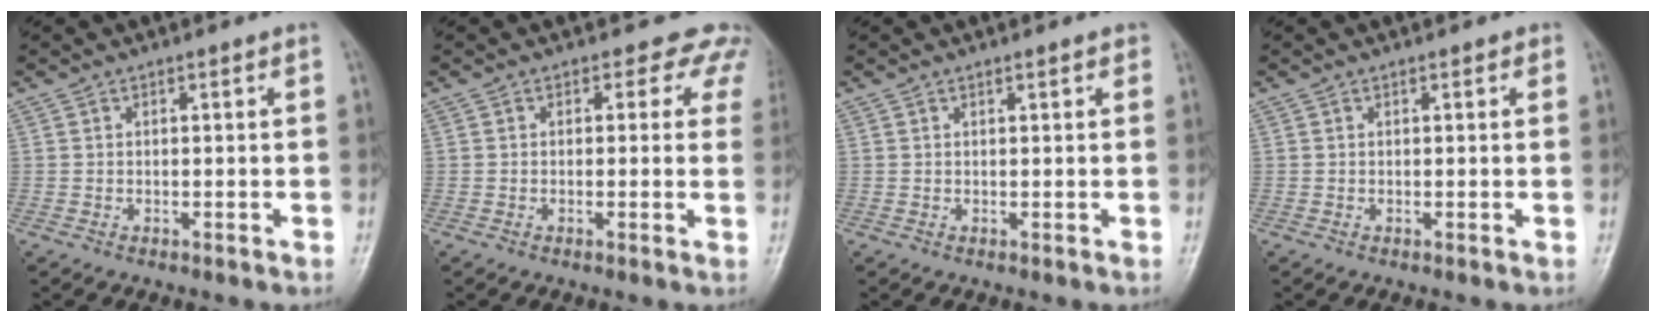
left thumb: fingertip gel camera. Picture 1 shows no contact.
{"total": 4.9, "force": [3.5, 3.3, 1.2], "torque": [0.026, -0.009, 0.011]}
{"total": 1.0, "force": [0.7, 0.3, 0.7], "torque": [-0.008, -0.001, 0.006]}
{"total": 0.8, "force": [0.4, 0.4, 0.5], "torque": [-0.005, -0.001, 0.002]}